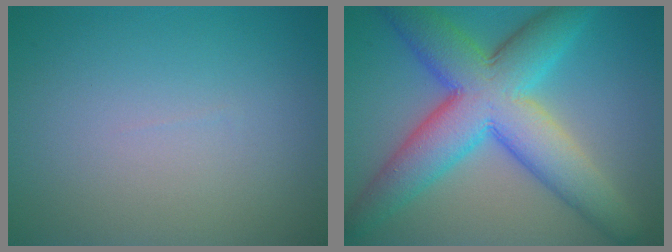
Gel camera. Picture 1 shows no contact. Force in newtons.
{"total": 10.7, "press": 10.7, "slide": 0.1}